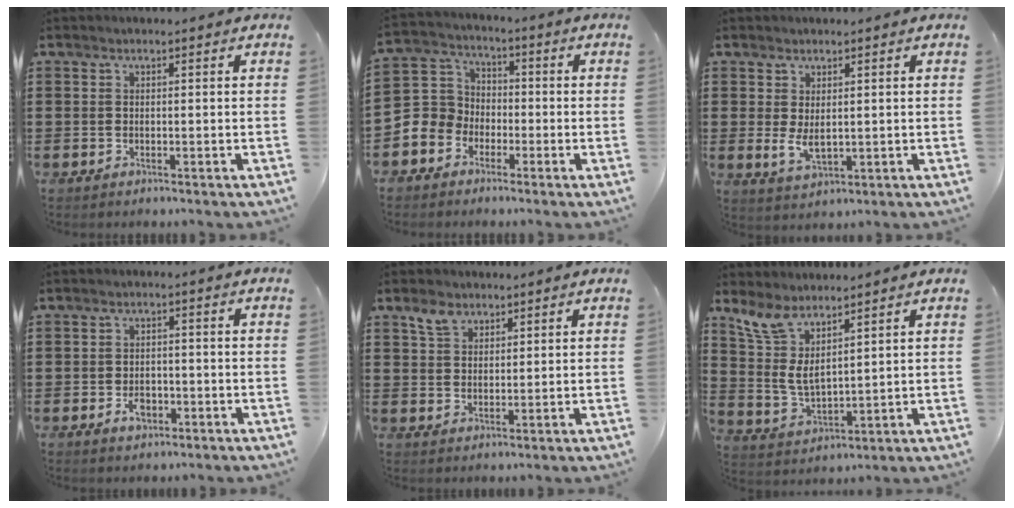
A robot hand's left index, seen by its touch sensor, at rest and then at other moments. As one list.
[{"total": 6.2, "force": [-1.7, 5.9, 1.3], "torque": [-0.069, -0.001, -0.039]}, {"total": 3.7, "force": [0.7, 1.7, 3.3], "torque": [-0.070, -0.001, 0.012]}, {"total": 2.9, "force": [-1.4, 1.8, 1.8], "torque": [-0.034, 0.002, -0.026]}, {"total": 3.8, "force": [2.6, 2.4, 1.4], "torque": [-0.028, 0.005, 0.047]}, {"total": 6.5, "force": [4.1, 2.6, 4.3], "torque": [-0.107, -0.017, 0.072]}]